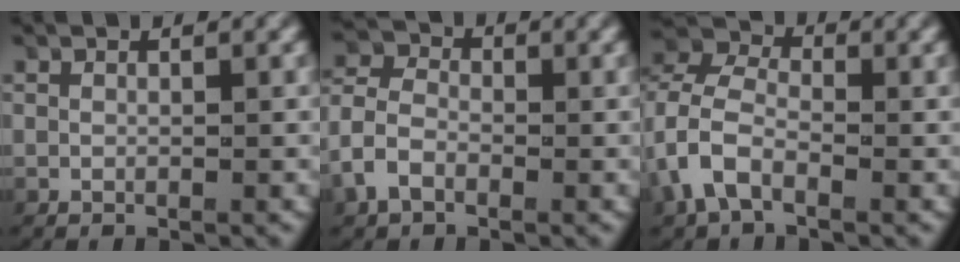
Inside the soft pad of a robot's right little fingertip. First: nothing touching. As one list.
[{"total": 4.1, "force": [-0.8, 3.4, 2.1], "torque": [-0.060, -0.011, -0.016]}, {"total": 6.2, "force": [0.8, 5.1, 3.4], "torque": [-0.078, 0.013, -0.006]}]